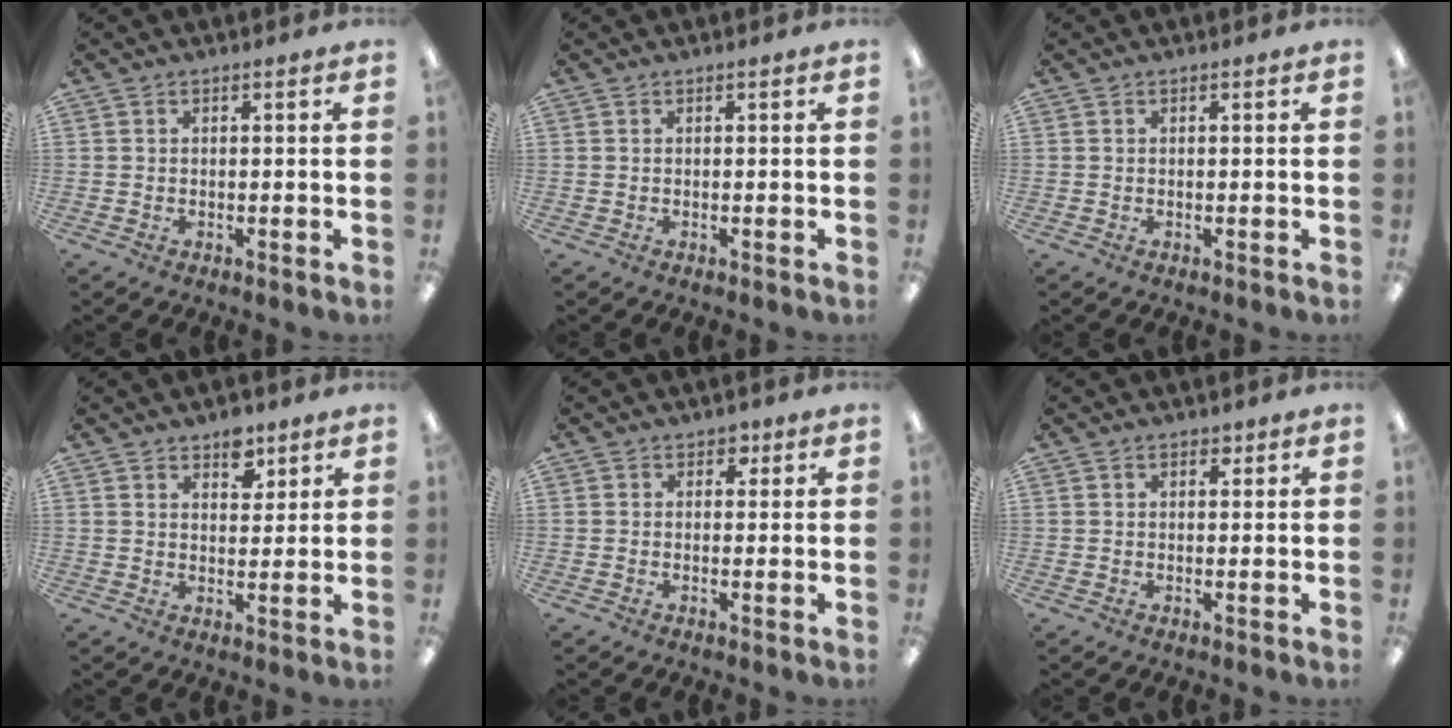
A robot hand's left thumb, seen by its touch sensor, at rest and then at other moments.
{"total": 0.0}
{"total": 0.0}
{"total": 5.5, "force": [3.8, 3.2, 2.3], "torque": [-0.016, -0.019, 0.063]}
{"total": 2.1, "force": [0.9, 1.7, 0.9], "torque": [-0.003, 0.000, 0.014]}
{"total": 1.9, "force": [1.2, 1.1, 1.0], "torque": [-0.005, -0.003, 0.018]}